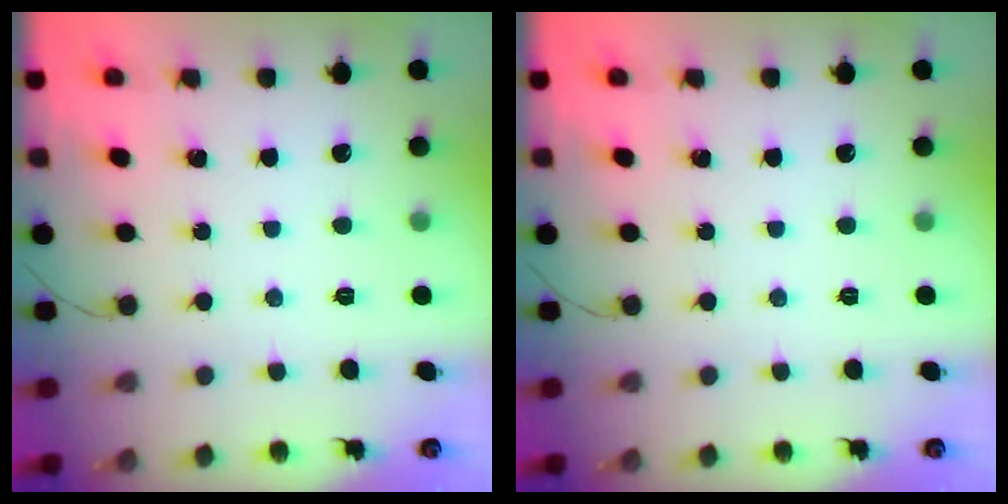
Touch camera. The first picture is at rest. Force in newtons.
{"total": 0.0}